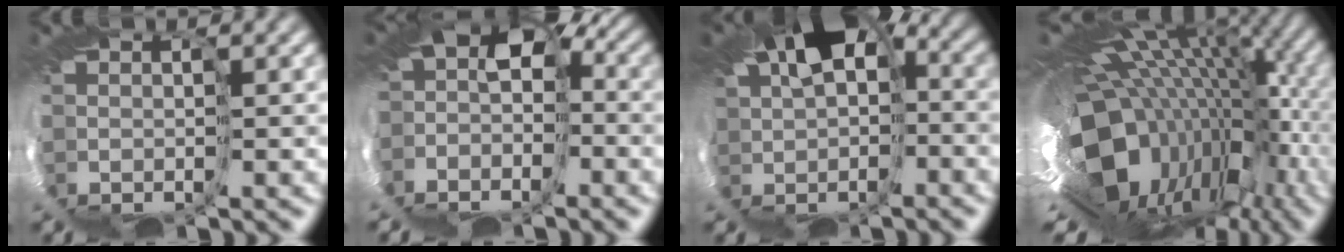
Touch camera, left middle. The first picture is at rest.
{"total": 5.4, "force": [-2.8, 3.9, 2.6], "torque": [-0.046, -0.018, -0.016]}
{"total": 7.0, "force": [2.4, 4.9, 4.4], "torque": [-0.098, -0.033, 0.080]}
{"total": 14.0, "force": [-1.5, 8.9, 10.7], "torque": [-0.164, -0.041, 0.002]}